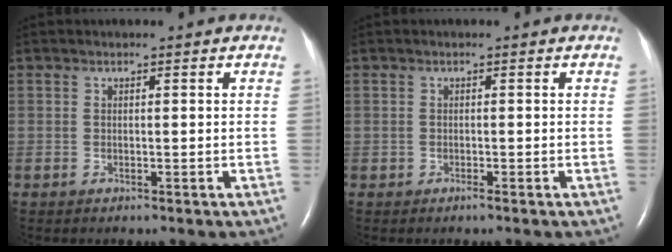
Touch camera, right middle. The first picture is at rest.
{"total": 0.7, "force": [-0.2, -0.6, 0.1], "torque": [-0.007, -0.002, -0.006]}